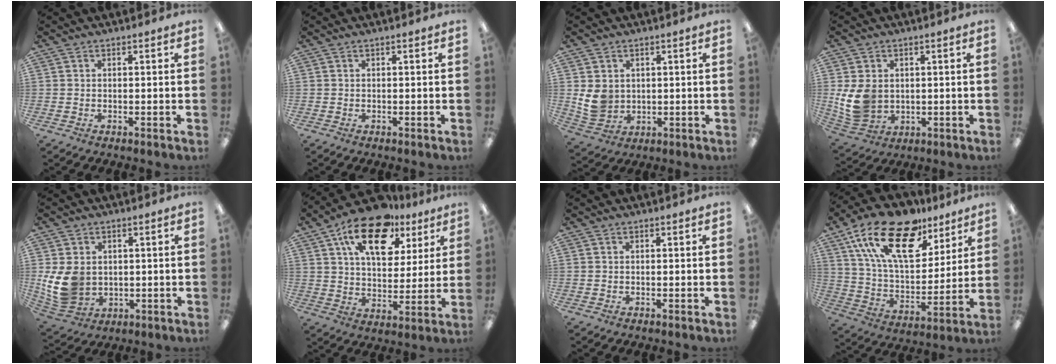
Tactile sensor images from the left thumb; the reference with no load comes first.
{"total": 0.0}
{"total": 6.7, "force": [1.2, 5.9, 2.9], "torque": [-0.067, -0.002, 0.025]}
{"total": 9.5, "force": [0.7, 7.7, 5.6], "torque": [-0.135, 0.008, 0.017]}
{"total": 10.8, "force": [0.4, 8.7, 6.3], "torque": [-0.154, 0.006, 0.013]}
{"total": 17.7, "force": [10.5, 9.6, 10.5], "torque": [-0.176, -0.040, 0.184]}
{"total": 0.0}
{"total": 22.8, "force": [13.7, 11.1, 14.4], "torque": [-0.280, -0.068, 0.240]}